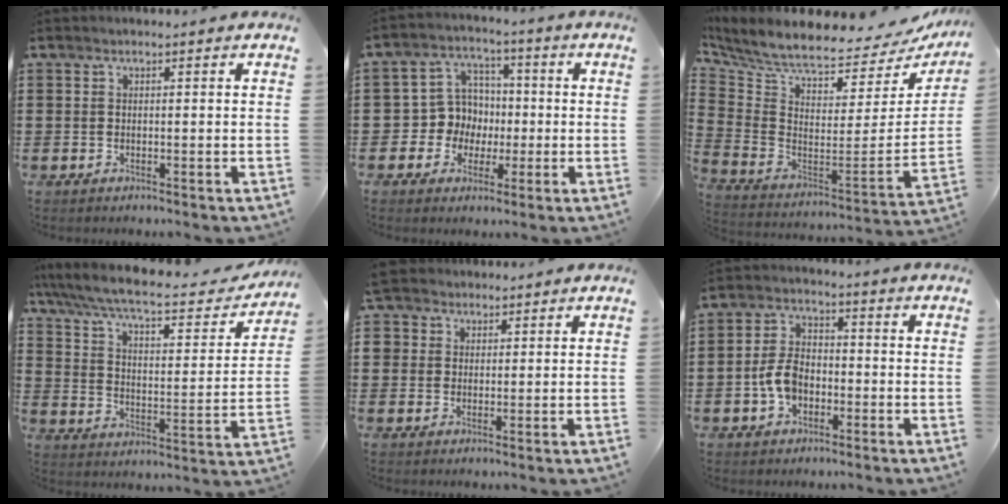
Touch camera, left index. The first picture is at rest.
{"total": 7.3, "force": [-0.1, 7.2, 1.4], "torque": [-0.064, 0.006, -0.001]}
{"total": 6.5, "force": [5.8, 1.1, 2.7], "torque": [-0.086, -0.061, 0.095]}
{"total": 7.9, "force": [6.7, 1.1, 4.1], "torque": [-0.108, -0.043, 0.109]}
{"total": 3.6, "force": [2.4, 2.7, -0.2], "torque": [-0.006, 0.010, 0.044]}
{"total": 6.1, "force": [-1.8, 4.0, 4.2], "torque": [-0.111, 0.000, -0.042]}